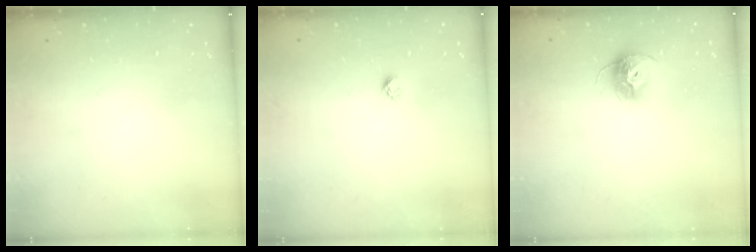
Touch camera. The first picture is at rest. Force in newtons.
{"total": 2.4, "press": 2.4, "slide": 0.2}
{"total": 10.4, "press": 10.4, "slide": 0.5}